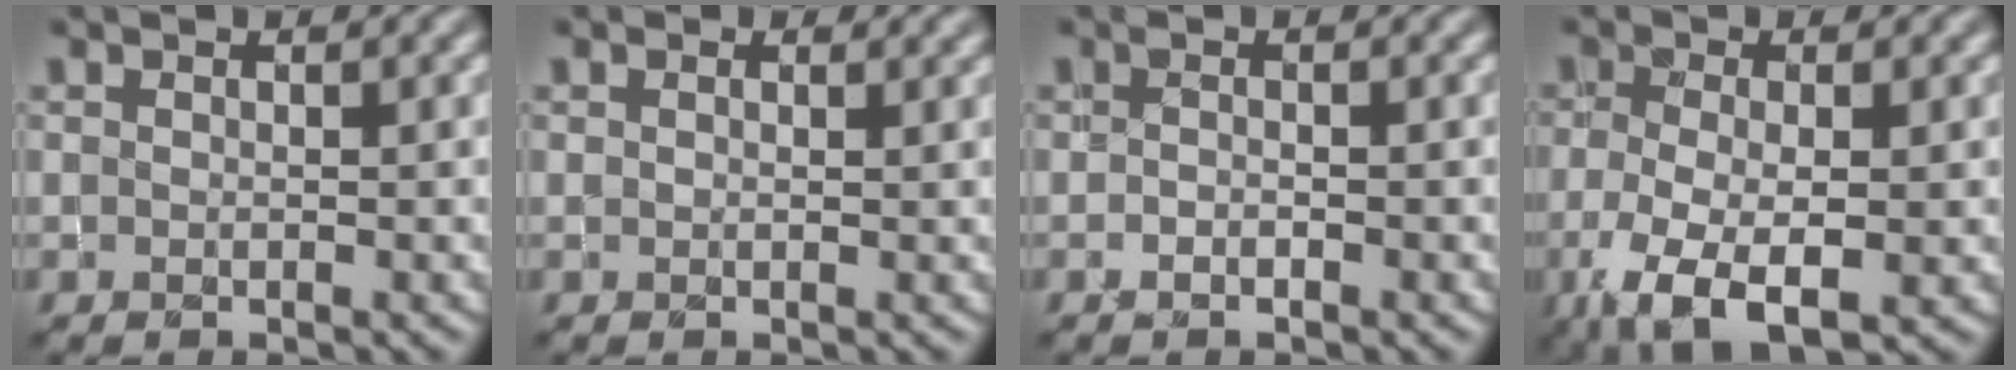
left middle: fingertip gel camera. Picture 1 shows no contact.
{"total": 1.0, "force": [0.7, 0.7, 0.4], "torque": [-0.007, 0.001, 0.010]}
{"total": 0.7, "force": [-0.4, 0.4, 0.5], "torque": [-0.009, 0.001, -0.007]}
{"total": 6.4, "force": [-2.6, 2.9, 5.0], "torque": [-0.118, -0.017, -0.044]}